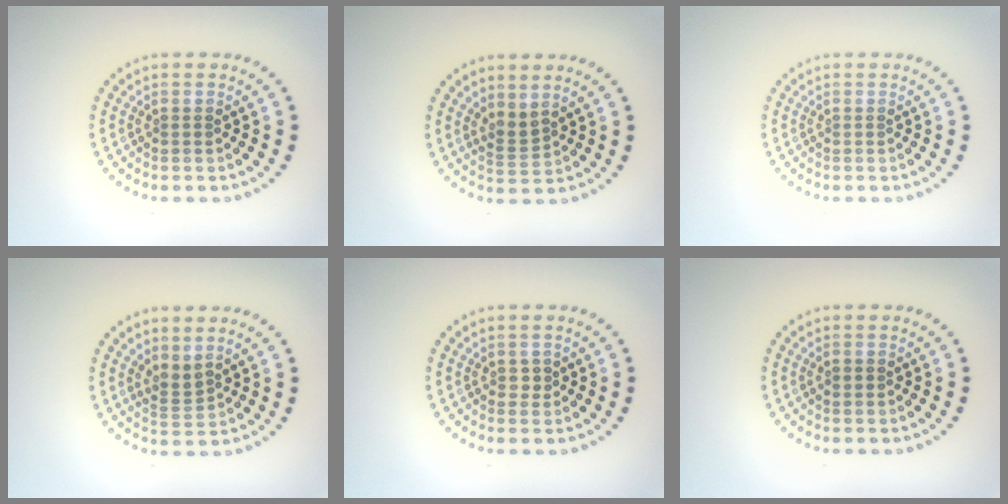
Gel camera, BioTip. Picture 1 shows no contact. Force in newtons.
{"total": 1.8, "press": 1.3, "slide": 1.2}
{"total": 0.0}
{"total": 1.9, "press": 1.3, "slide": 1.3}
{"total": 0.8, "press": 0.7, "slide": 0.2}
{"total": 0.8, "press": 0.8, "slide": 0.1}